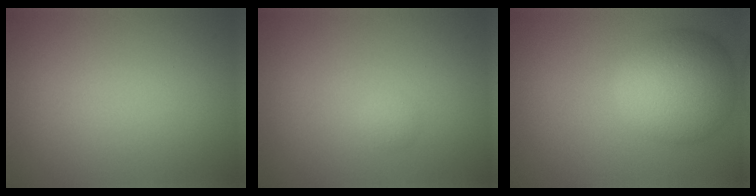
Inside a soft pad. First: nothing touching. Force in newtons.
{"total": 0.7, "press": 0.7, "slide": 0.0}
{"total": 7.2, "press": 7.2, "slide": 0.2}